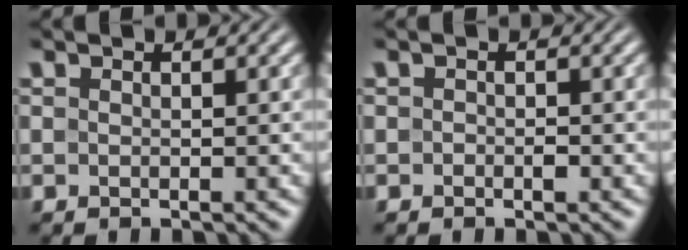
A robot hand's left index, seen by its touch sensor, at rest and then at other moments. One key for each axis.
{"total": 0.7, "fx": -0.2, "fy": 0.5, "fz": 0.5, "tx": -0.008, "ty": -0.001, "tz": -0.004}